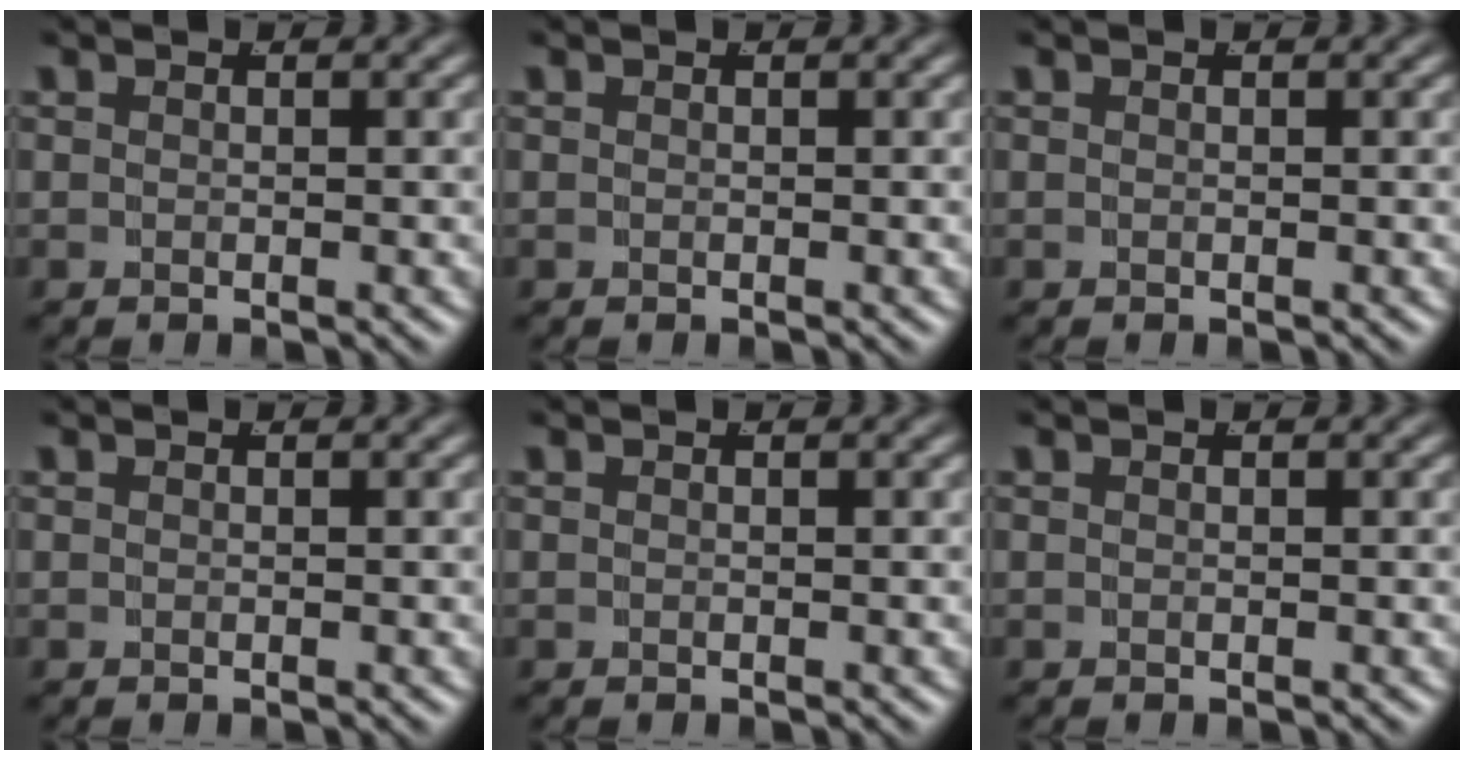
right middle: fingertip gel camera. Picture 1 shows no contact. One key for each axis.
{"total": 0.0}
{"total": 0.0}
{"total": 0.0}
{"total": 0.0}
{"total": 0.0}